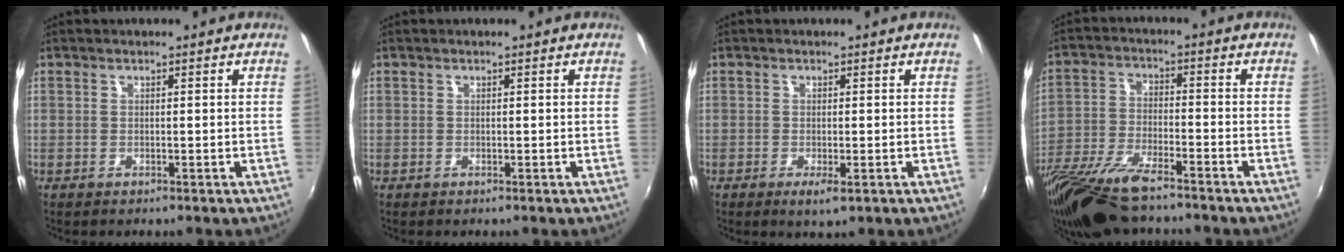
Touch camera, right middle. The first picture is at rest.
{"total": 0.0}
{"total": 2.3, "force": [-0.9, 0.3, 2.1], "torque": [-0.041, -0.009, -0.012]}
{"total": 15.9, "force": [-12.6, 3.7, 9.0], "torque": [-0.196, -0.043, -0.235]}